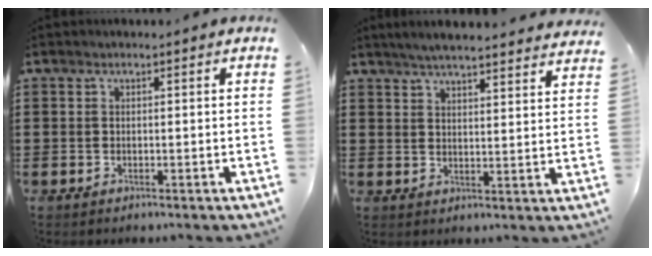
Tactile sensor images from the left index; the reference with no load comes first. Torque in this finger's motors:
{"motor_torque": [2.14, 0.00, 0.27, 0.05]}